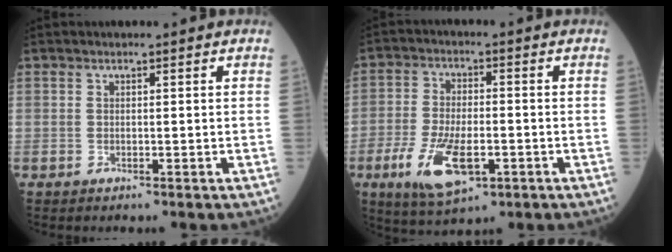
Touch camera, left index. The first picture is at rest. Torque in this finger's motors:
{"motor_torque": [1.45, 0.69, 0.28, 0.07]}